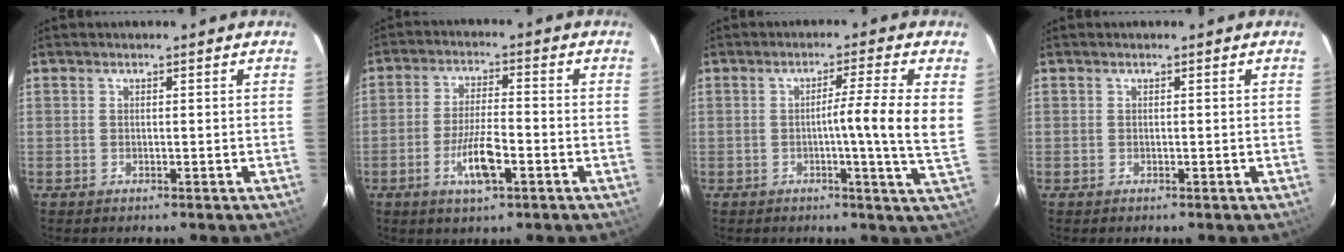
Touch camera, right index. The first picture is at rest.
{"total": 7.1, "force": [-2.9, 1.4, 6.4], "torque": [-0.123, -0.003, -0.048]}
{"total": 8.3, "force": [0.6, -1.6, 8.2], "torque": [-0.116, -0.004, 0.008]}
{"total": 0.0}